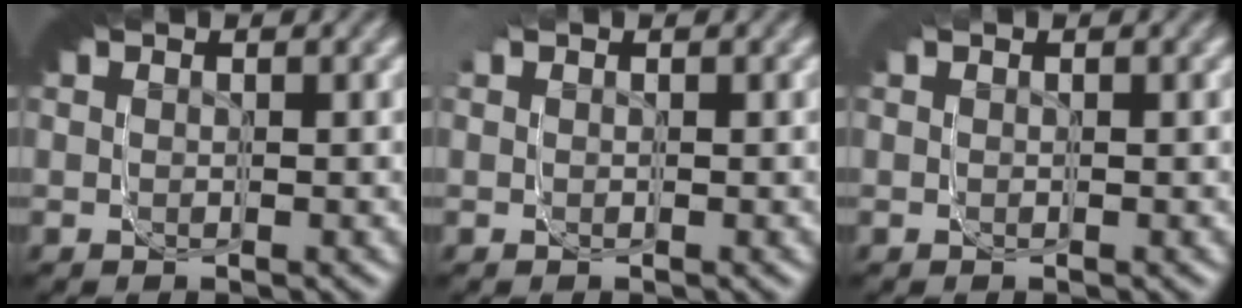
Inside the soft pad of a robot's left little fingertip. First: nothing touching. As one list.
[{"total": 0.9, "force": [0.6, -0.4, -0.5], "torque": [0.007, 0.002, 0.010]}, {"total": 0.0}]